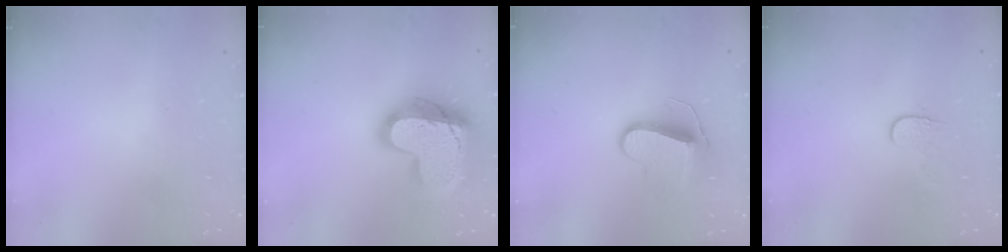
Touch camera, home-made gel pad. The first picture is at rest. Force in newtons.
{"total": 21.7, "press": 21.6, "slide": 1.9}
{"total": 10.7, "press": 10.7, "slide": 0.7}
{"total": 3.5, "press": 3.5, "slide": 0.4}